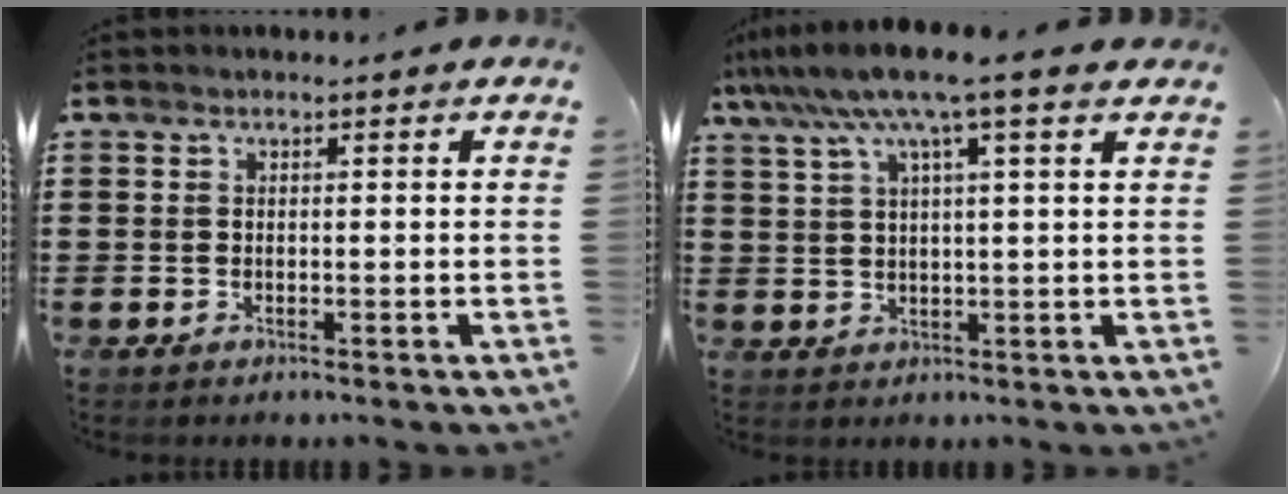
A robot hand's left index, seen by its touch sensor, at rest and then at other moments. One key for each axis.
{"total": 8.0, "fx": 5.1, "fy": 0.4, "fz": 6.1, "tx": -0.132, "ty": -0.010, "tz": 0.087}